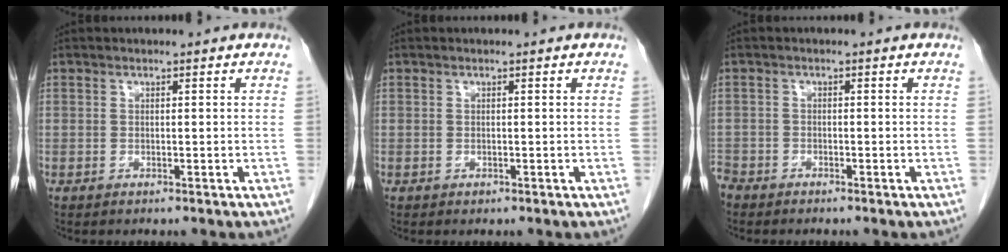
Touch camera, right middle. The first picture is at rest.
{"total": 0.0}
{"total": 2.9, "force": [-2.6, 1.2, 0.3], "torque": [-0.011, -0.003, -0.050]}